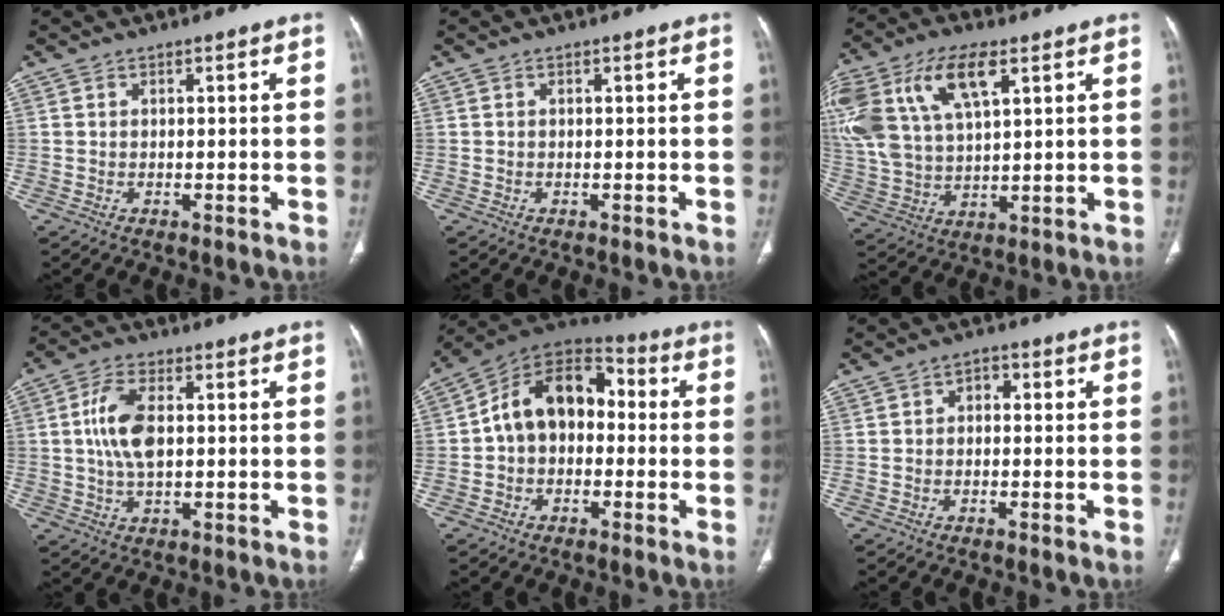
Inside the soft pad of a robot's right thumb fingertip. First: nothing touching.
{"total": 0.0}
{"total": 20.9, "force": [8.6, 10.6, 15.8], "torque": [-0.354, 0.010, 0.166]}
{"total": 8.7, "force": [0.9, 4.6, 7.4], "torque": [-0.147, 0.007, 0.017]}
{"total": 14.3, "force": [0.2, 10.1, 10.2], "torque": [-0.135, 0.048, -0.013]}
{"total": 2.5, "force": [0.2, 1.8, 1.7], "torque": [-0.009, 0.010, -0.006]}